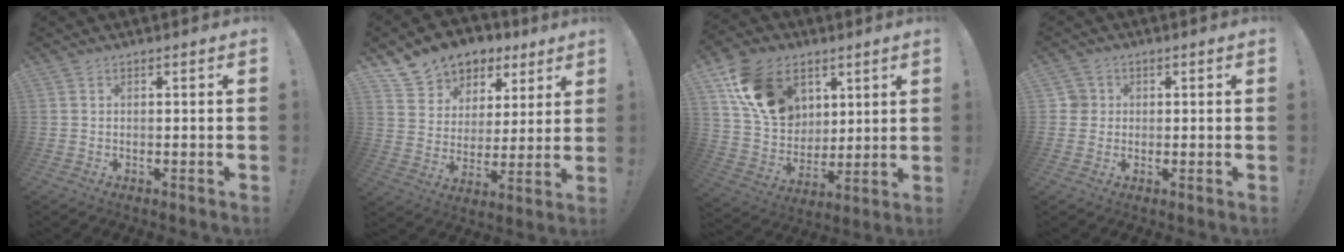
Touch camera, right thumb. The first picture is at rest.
{"total": 9.5, "force": [6.2, 7.0, 1.5], "torque": [-0.023, -0.051, 0.119]}
{"total": 18.1, "force": [8.6, 13.2, 8.9], "torque": [-0.143, -0.036, 0.169]}
{"total": 3.4, "force": [0.4, 3.3, 0.7], "torque": [-0.008, 0.007, 0.008]}